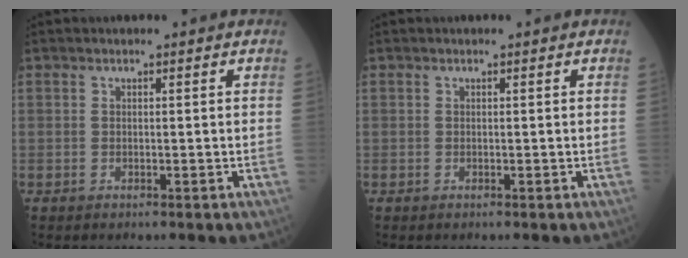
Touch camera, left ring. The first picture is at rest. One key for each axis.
{"total": 0.0}